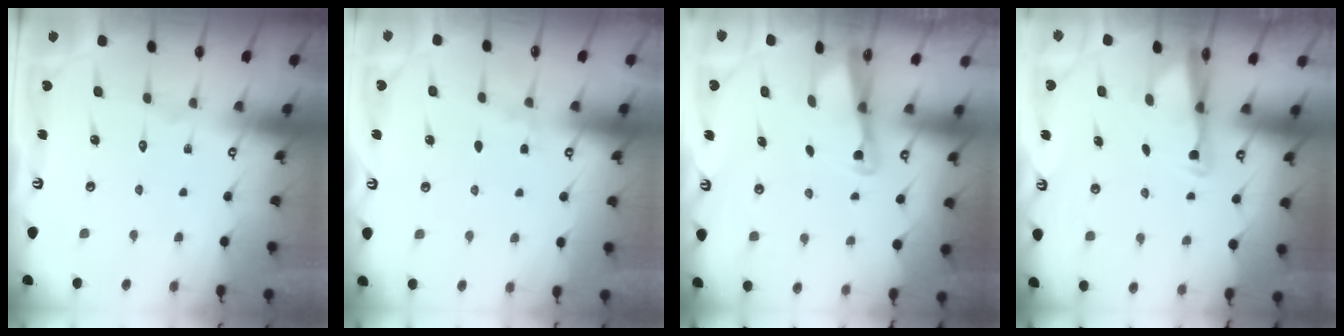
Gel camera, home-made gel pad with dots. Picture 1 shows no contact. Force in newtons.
{"total": 2.8, "press": 2.8, "slide": 0.5}
{"total": 2.5, "press": 2.5, "slide": 0.2}
{"total": 2.9, "press": 2.8, "slide": 0.7}